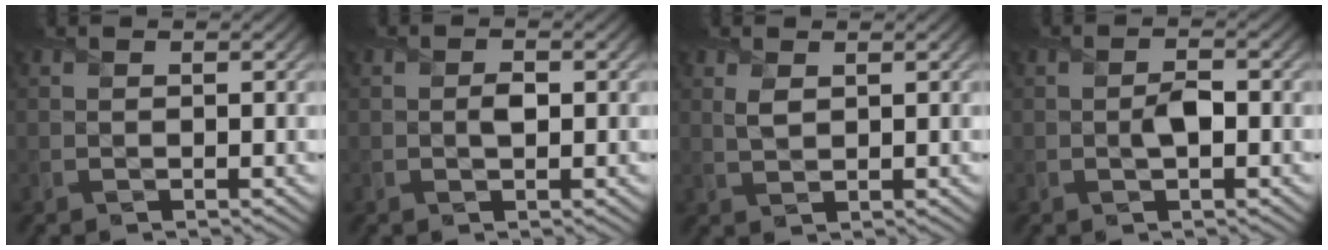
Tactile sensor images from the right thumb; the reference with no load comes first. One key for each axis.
{"total": 1.4, "fx": -0.1, "fy": 0.9, "fz": 1.1, "tx": -0.017, "ty": -0.003, "tz": -0.002}
{"total": 1.6, "fx": 0.7, "fy": 0.8, "fz": 1.2, "tx": -0.031, "ty": -0.004, "tz": 0.019}
{"total": 2.2, "fx": -0.3, "fy": 1.1, "fz": 1.8, "tx": -0.035, "ty": -0.001, "tz": -0.006}